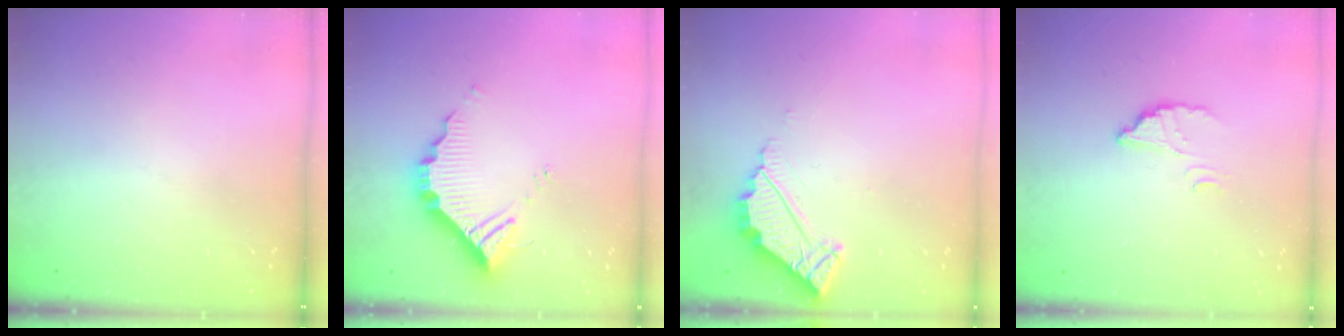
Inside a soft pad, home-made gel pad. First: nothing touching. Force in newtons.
{"total": 9.6, "press": 9.6, "slide": 0.4}
{"total": 5.0, "press": 4.9, "slide": 0.2}
{"total": 2.8, "press": 2.8, "slide": 0.1}